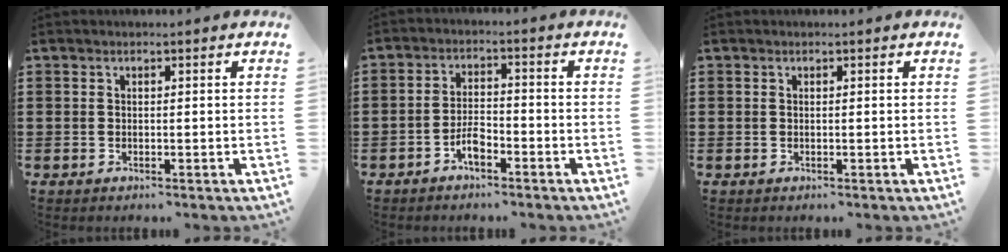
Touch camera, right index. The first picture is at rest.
{"total": 3.6, "force": [-2.3, 1.4, 2.4], "torque": [-0.057, 0.004, -0.049]}
{"total": 0.0}